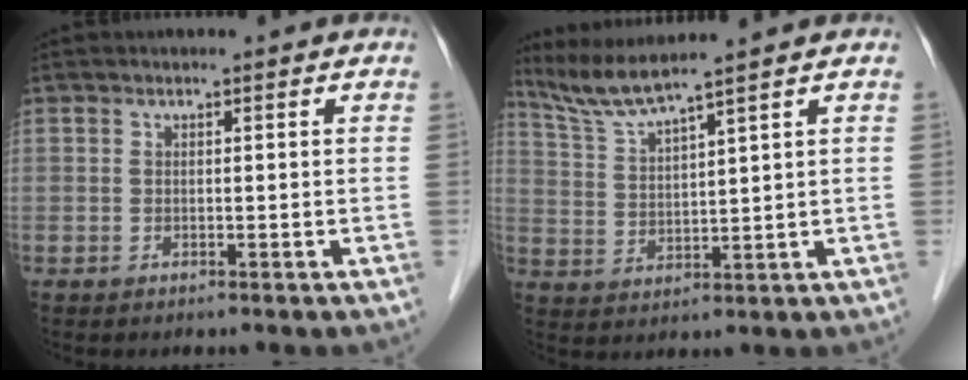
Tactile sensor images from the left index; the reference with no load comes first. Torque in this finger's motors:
{"motor_torque": [-0.47, -0.59, -0.32, -0.01]}